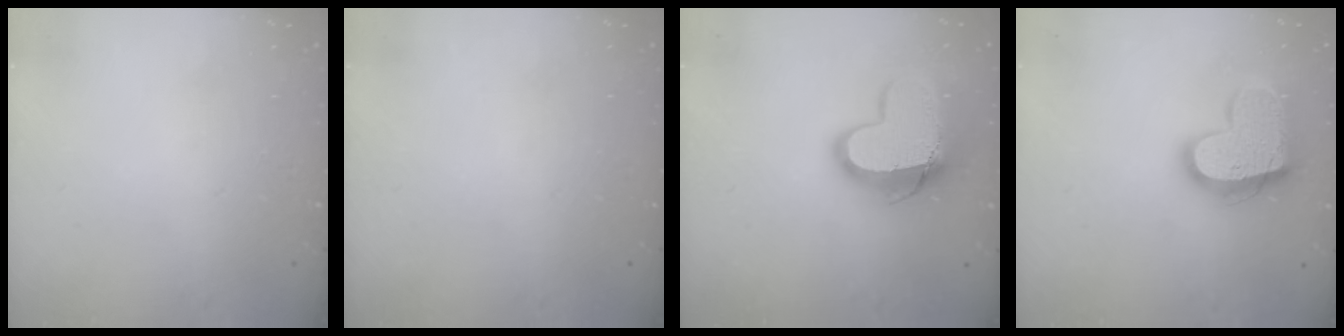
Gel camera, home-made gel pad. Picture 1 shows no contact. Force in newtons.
{"total": 0.0}
{"total": 14.4, "press": 14.4, "slide": 1.0}
{"total": 16.3, "press": 16.3, "slide": 1.3}